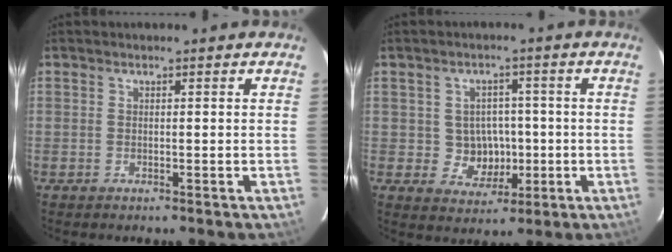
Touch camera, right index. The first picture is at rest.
{"total": 6.1, "force": [-0.6, 5.8, 1.7], "torque": [-0.043, 0.014, 0.007]}